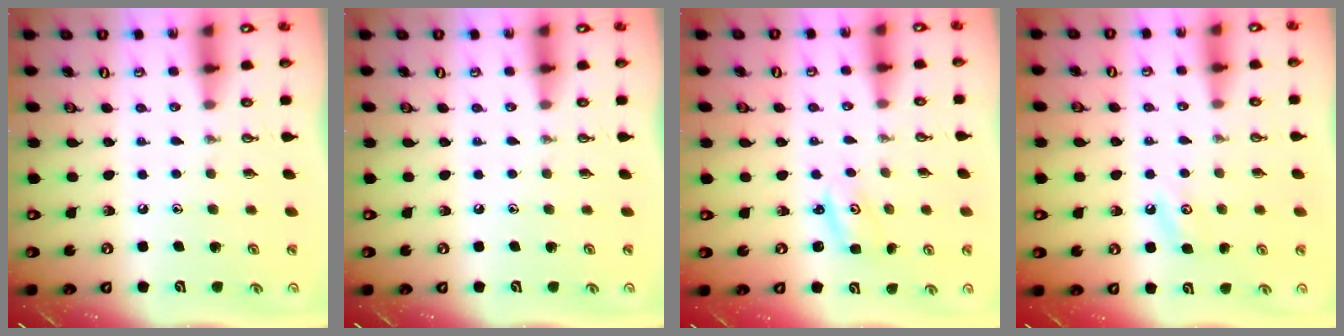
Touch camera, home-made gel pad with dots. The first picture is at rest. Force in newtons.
{"total": 0.0}
{"total": 2.2, "press": 2.2, "slide": 0.2}
{"total": 4.3, "press": 4.3, "slide": 0.6}